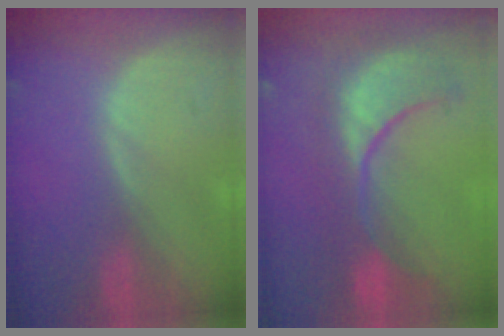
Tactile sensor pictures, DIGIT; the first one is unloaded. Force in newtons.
{"total": 10.5, "press": 10.0, "slide": 3.4}